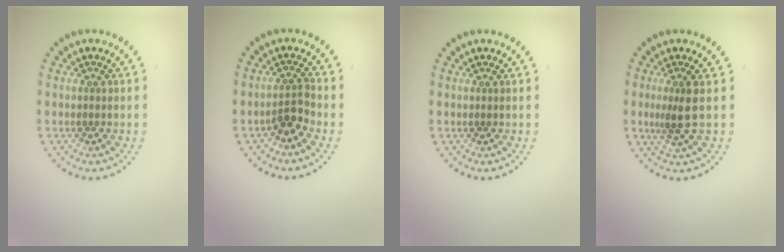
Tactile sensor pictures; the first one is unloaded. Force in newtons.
{"total": 2.2, "press": 1.7, "slide": 1.4}
{"total": 0.0}
{"total": 2.3, "press": 1.8, "slide": 1.5}